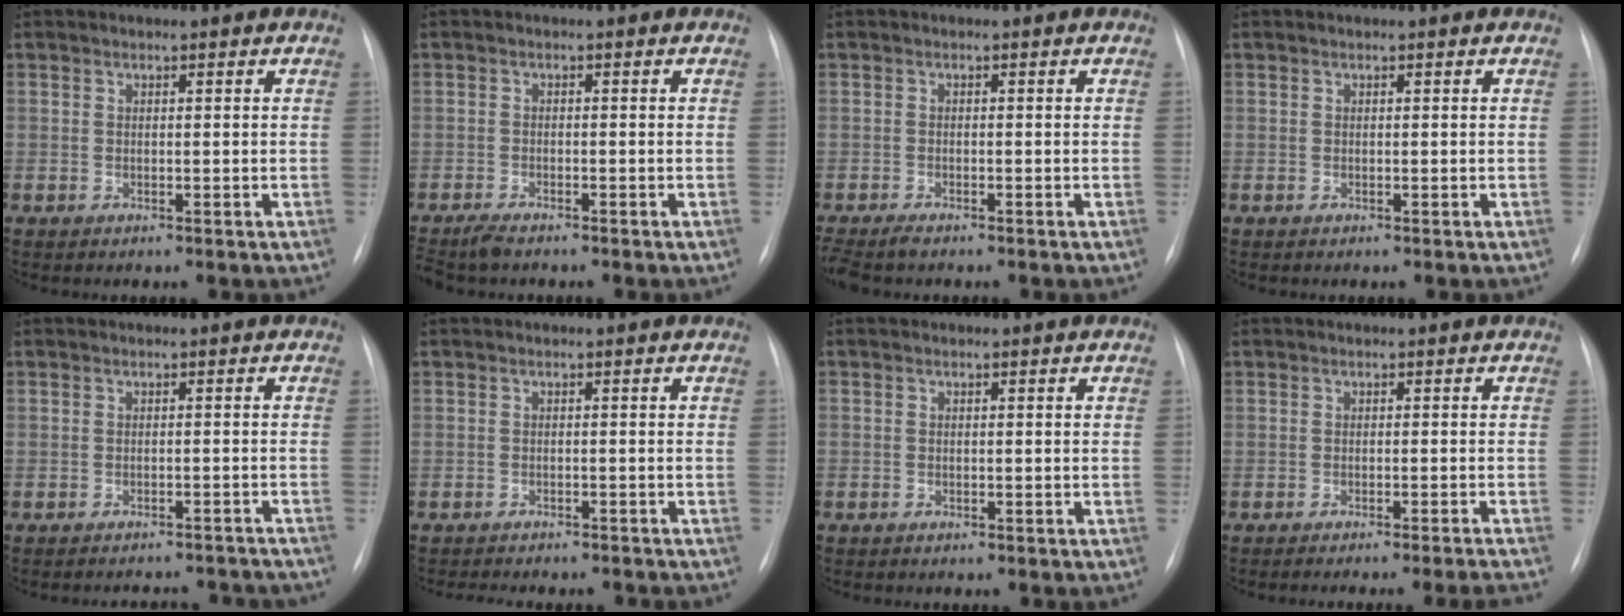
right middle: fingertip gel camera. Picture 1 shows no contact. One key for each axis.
{"total": 3.6, "fx": -3.1, "fy": 0.8, "fz": 1.6, "tx": -0.030, "ty": -0.010, "tz": -0.052}
{"total": 3.8, "fx": -3.1, "fy": 0.9, "fz": 1.9, "tx": -0.035, "ty": -0.010, "tz": -0.050}
{"total": 0.0}
{"total": 10.7, "fx": -10.2, "fy": 2.4, "fz": 2.3, "tx": -0.025, "ty": 0.017, "tz": -0.102}
{"total": 9.2, "fx": -8.3, "fy": 2.7, "fz": 2.8, "tx": -0.044, "ty": -0.001, "tz": -0.100}
{"total": 1.2, "fx": -0.9, "fy": 0.7, "fz": 0.2, "tx": -0.008, "ty": 0.003, "tz": -0.013}
{"total": 9.7, "fx": -9.0, "fy": -1.6, "fz": 3.3, "tx": -0.011, "ty": -0.018, "tz": -0.112}